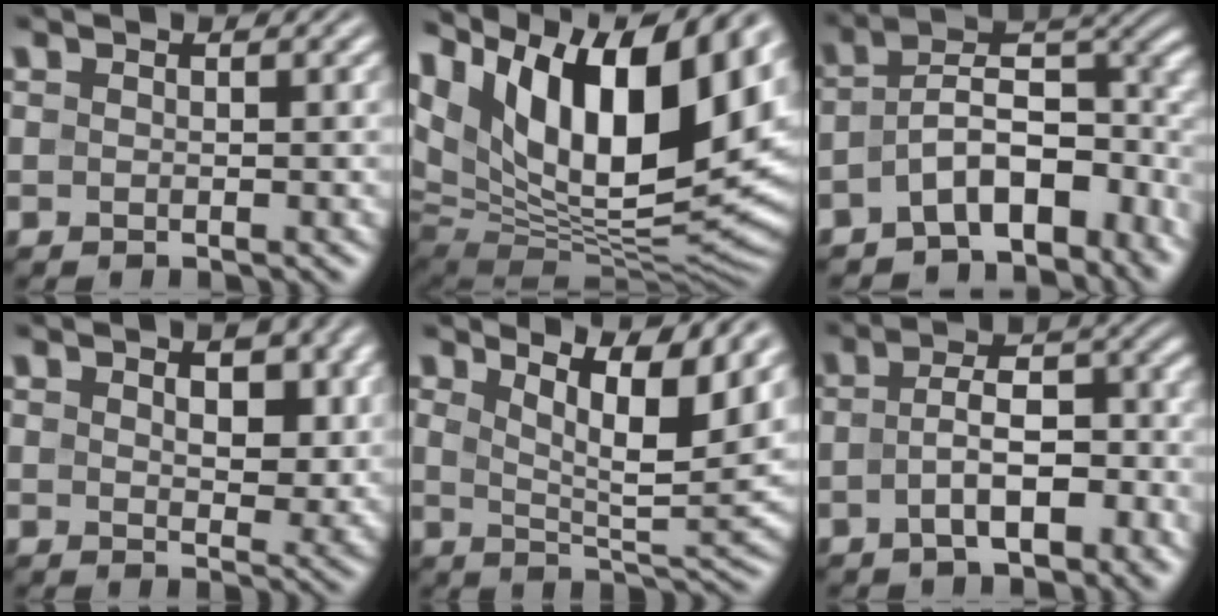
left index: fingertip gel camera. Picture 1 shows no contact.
{"total": 18.1, "force": [6.7, 9.7, 13.7], "torque": [-0.220, 0.024, 0.125]}
{"total": 8.9, "force": [-3.9, 5.1, 6.1], "torque": [-0.080, 0.011, -0.070]}
{"total": 4.4, "force": [1.5, 2.4, 3.4], "torque": [-0.045, -0.007, 0.025]}
{"total": 7.3, "force": [4.1, 2.3, 5.6], "torque": [-0.093, -0.007, 0.074]}
{"total": 7.1, "force": [-2.6, 3.2, 5.8], "torque": [-0.088, 0.012, -0.047]}